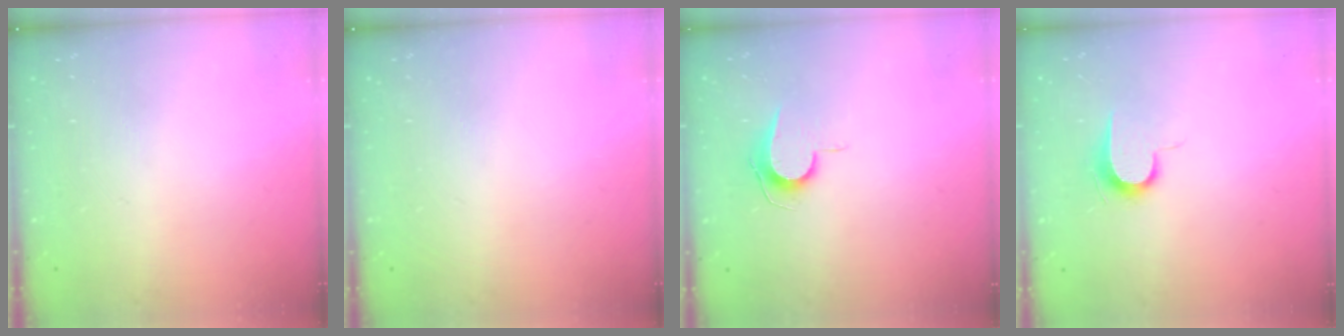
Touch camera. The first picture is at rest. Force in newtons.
{"total": 0.0}
{"total": 6.8, "press": 6.8, "slide": 0.7}
{"total": 6.4, "press": 6.3, "slide": 0.7}